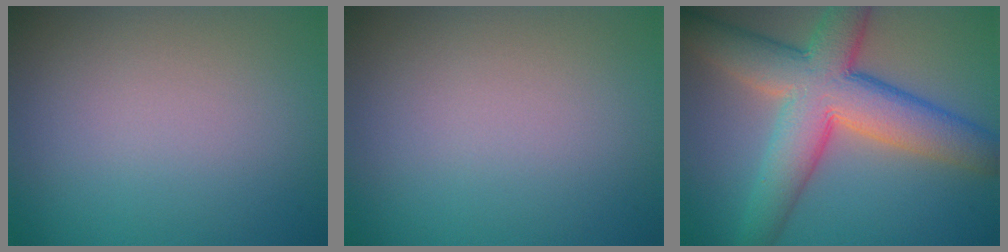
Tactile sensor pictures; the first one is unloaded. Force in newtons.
{"total": 0.0}
{"total": 9.9, "press": 9.9, "slide": 0.5}